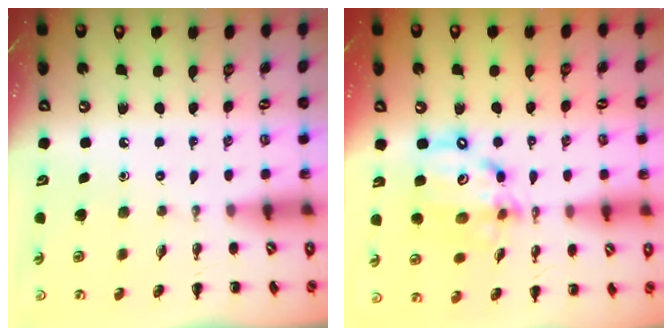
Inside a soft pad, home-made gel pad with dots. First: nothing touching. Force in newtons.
{"total": 13.4, "press": 13.0, "slide": 3.4}